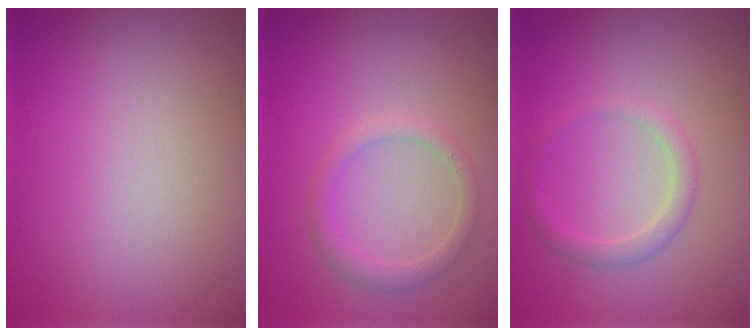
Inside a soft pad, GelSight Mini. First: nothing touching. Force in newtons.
{"total": 1.8, "press": 1.8, "slide": 0.2}
{"total": 1.7, "press": 1.7, "slide": 0.1}